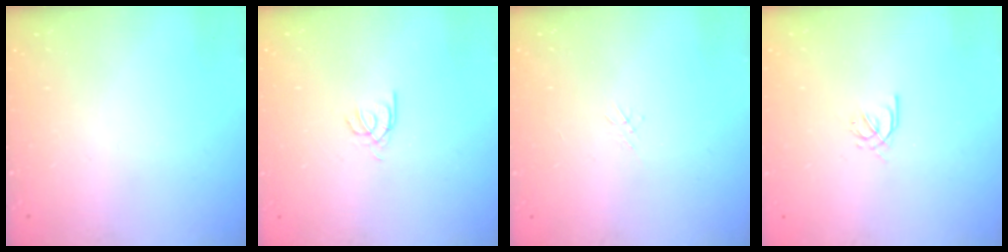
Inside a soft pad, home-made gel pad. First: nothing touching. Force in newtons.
{"total": 2.5, "press": 2.4, "slide": 0.3}
{"total": 1.2, "press": 1.1, "slide": 0.3}
{"total": 2.4, "press": 2.4, "slide": 0.5}